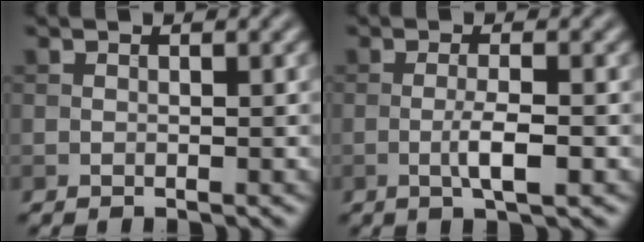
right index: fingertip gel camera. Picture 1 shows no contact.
{"total": 2.9, "force": [-0.8, 0.4, 2.7], "torque": [-0.050, 0.001, -0.016]}